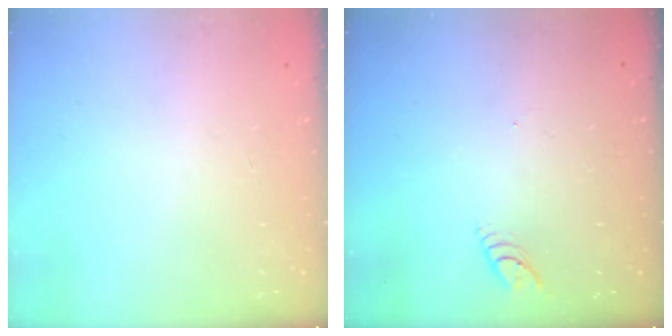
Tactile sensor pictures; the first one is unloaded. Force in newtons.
{"total": 3.9, "press": 3.9, "slide": 0.4}